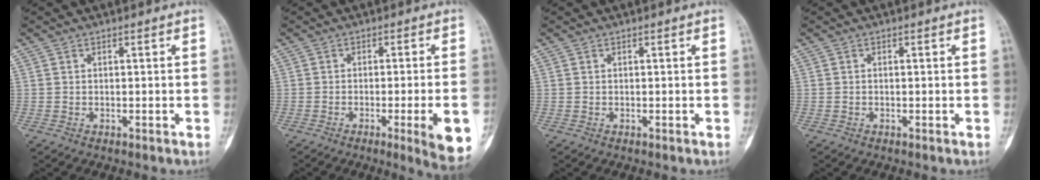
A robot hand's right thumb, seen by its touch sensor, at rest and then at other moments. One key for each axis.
{"total": 9.2, "fx": -3.2, "fy": 0.9, "fz": 8.6, "tx": -0.107, "ty": -0.007, "tz": -0.041}
{"total": 0.0}
{"total": 0.0}